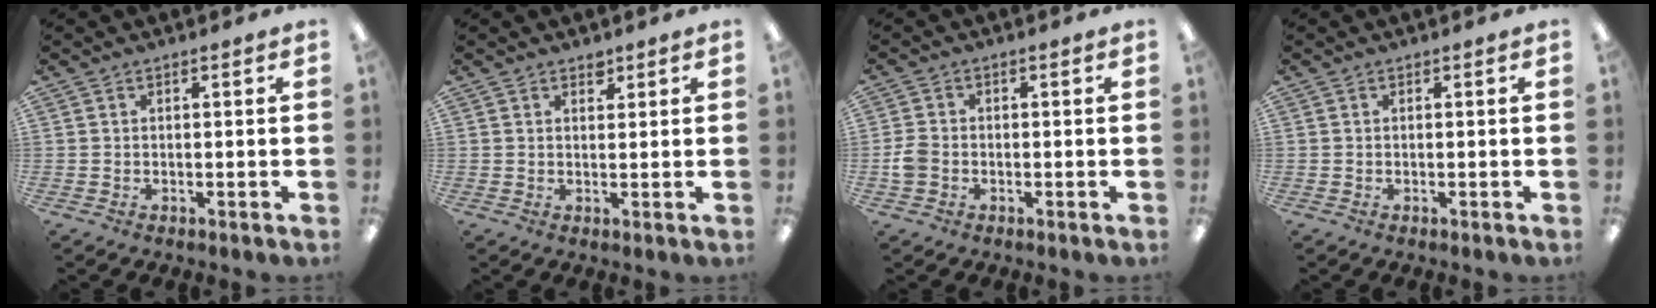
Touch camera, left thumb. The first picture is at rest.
{"total": 1.9, "force": [1.5, 1.0, 0.5], "torque": [0.005, -0.008, 0.026]}
{"total": 3.5, "force": [-1.1, 2.7, 2.0], "torque": [-0.031, 0.008, -0.018]}
{"total": 0.0}